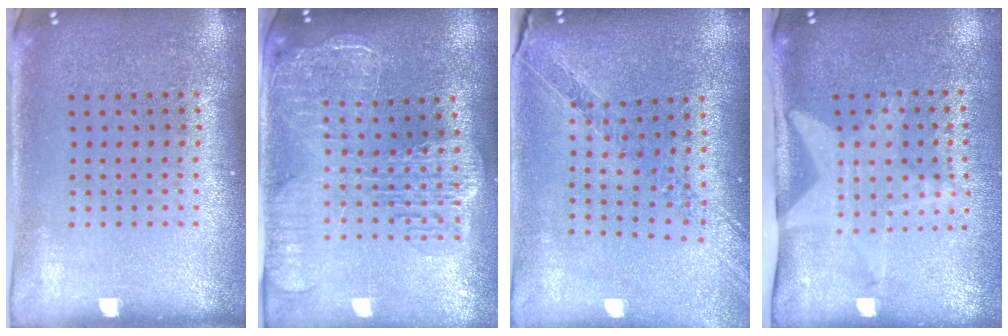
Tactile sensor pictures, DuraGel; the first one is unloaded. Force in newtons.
{"total": 2.7, "press": 2.3, "slide": 1.4}
{"total": 1.1, "press": 1.1, "slide": 0.2}
{"total": 2.1, "press": 1.5, "slide": 1.4}